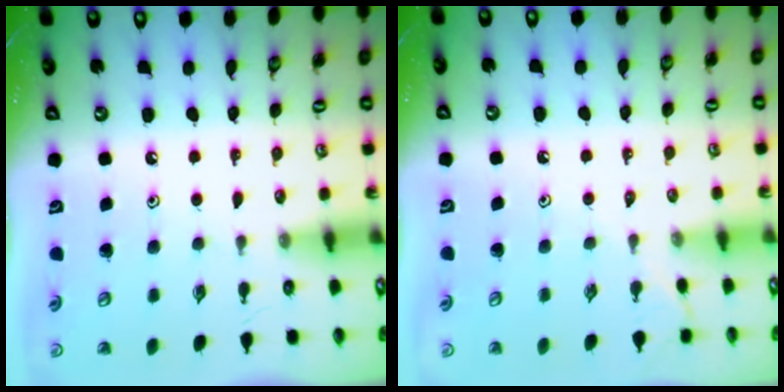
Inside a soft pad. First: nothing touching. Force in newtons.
{"total": 1.8, "press": 1.8, "slide": 0.4}